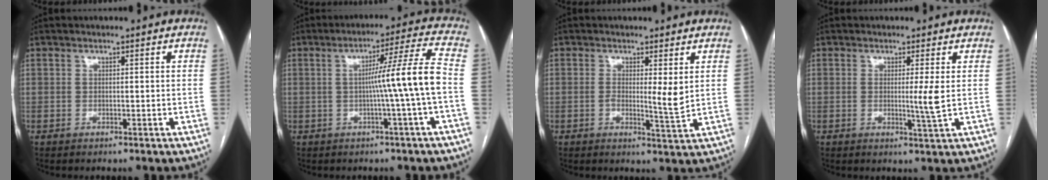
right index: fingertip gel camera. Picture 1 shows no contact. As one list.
[{"total": 9.2, "force": [-1.3, -2.2, 8.8], "torque": [-0.134, 0.013, -0.015]}, {"total": 3.7, "force": [0.6, 0.2, 3.6], "torque": [-0.055, -0.009, 0.011]}, {"total": 3.2, "force": [0.2, -0.8, 3.1], "torque": [-0.054, -0.010, 0.003]}]